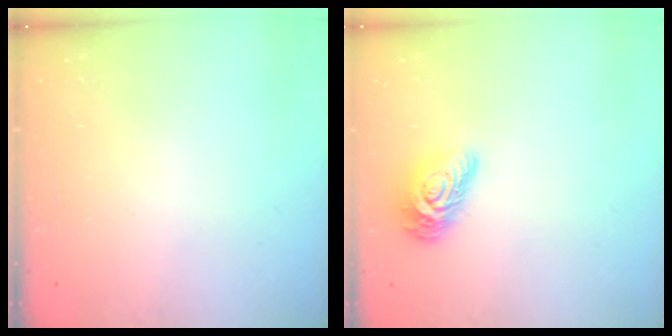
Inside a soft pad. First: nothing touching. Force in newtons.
{"total": 10.5, "press": 10.5, "slide": 0.4}